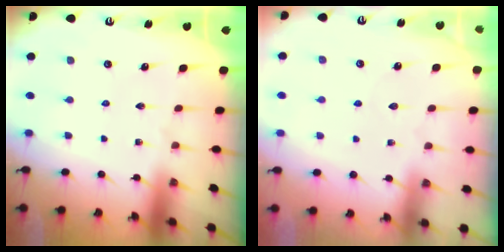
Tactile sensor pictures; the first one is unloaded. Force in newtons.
{"total": 2.6, "press": 2.6, "slide": 0.4}